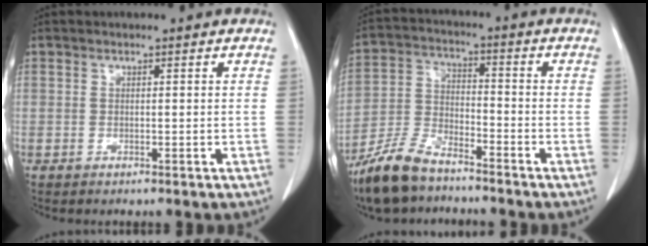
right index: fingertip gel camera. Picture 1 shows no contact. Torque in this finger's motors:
{"motor_torque": [0.68, -0.66, 0.23, 0.06]}